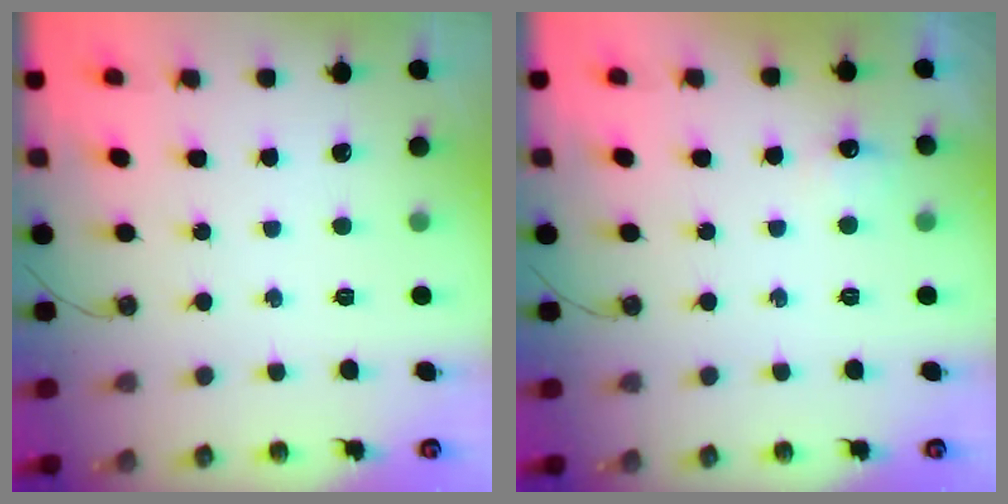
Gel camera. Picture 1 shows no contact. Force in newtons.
{"total": 5.3, "press": 5.3, "slide": 0.8}